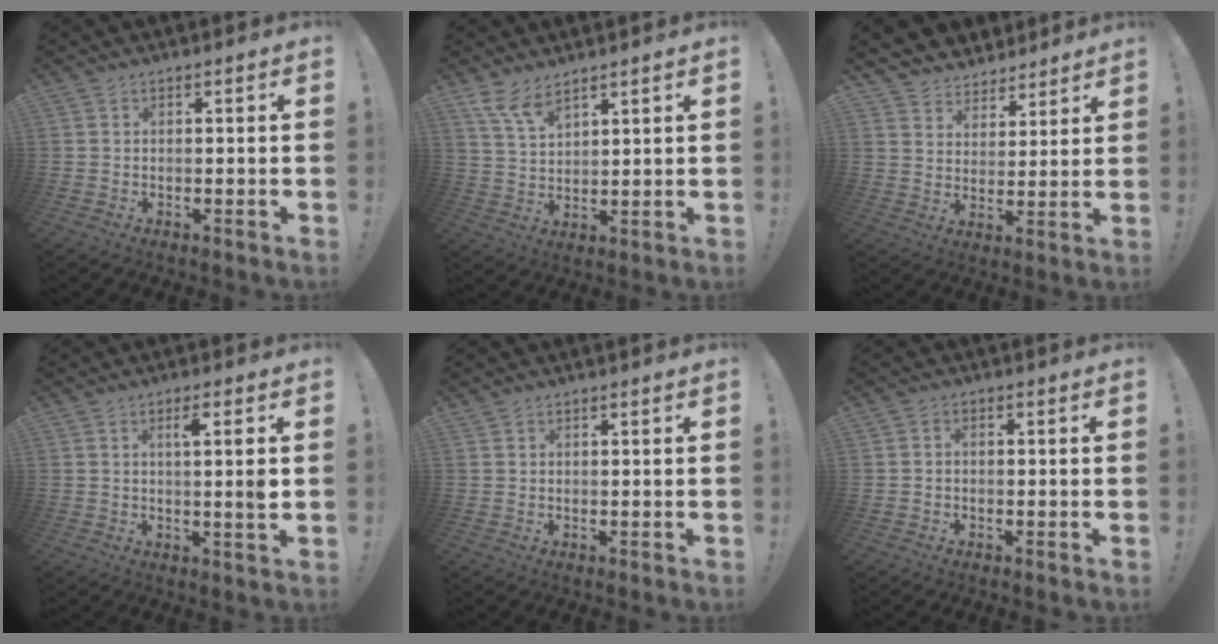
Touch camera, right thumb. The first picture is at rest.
{"total": 7.1, "force": [5.5, 2.4, 3.8], "torque": [-0.080, -0.026, 0.105]}
{"total": 6.3, "force": [4.6, 4.4, 0.0], "torque": [0.003, -0.047, 0.091]}
{"total": 4.6, "force": [0.7, -0.2, 4.6], "torque": [-0.071, -0.005, 0.002]}
{"total": 0.5, "force": [0.5, 0.2, 0.1], "torque": [0.004, -0.005, 0.008]}
{"total": 1.4, "force": [-1.0, 0.6, 0.6], "torque": [-0.009, 0.005, -0.018]}